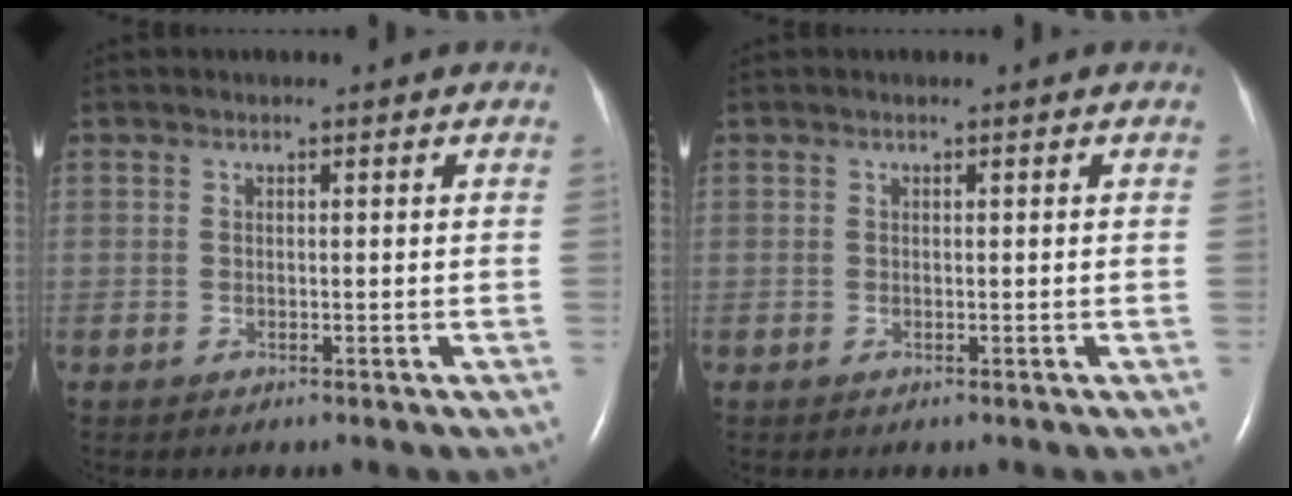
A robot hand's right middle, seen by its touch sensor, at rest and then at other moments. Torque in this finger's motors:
{"motor_torque": [0.00, 0.00, 0.00, 0.00]}